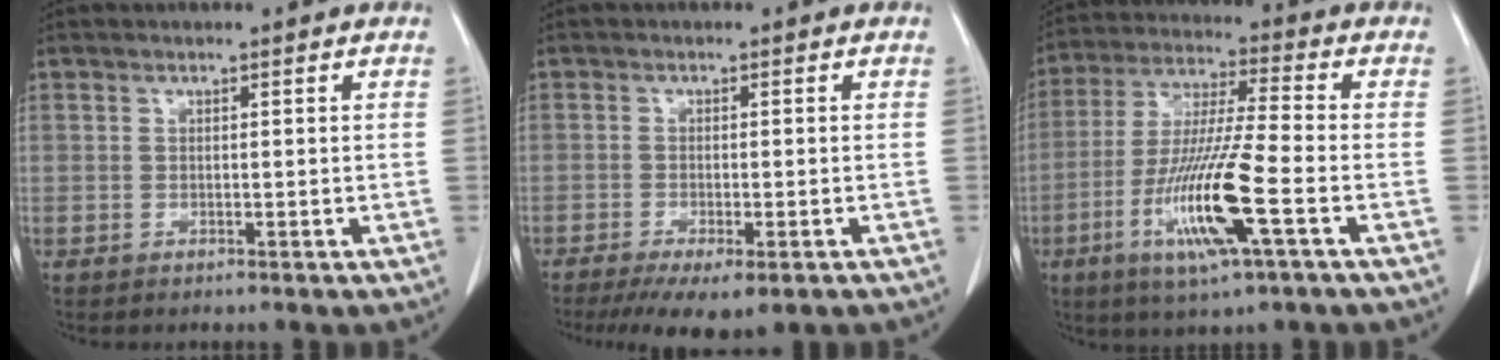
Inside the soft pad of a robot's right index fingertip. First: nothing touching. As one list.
[{"total": 9.4, "force": [-6.8, 2.1, 6.1], "torque": [-0.084, -0.018, -0.099]}, {"total": 14.8, "force": [-5.3, 0.4, 13.7], "torque": [-0.279, -0.020, -0.101]}]